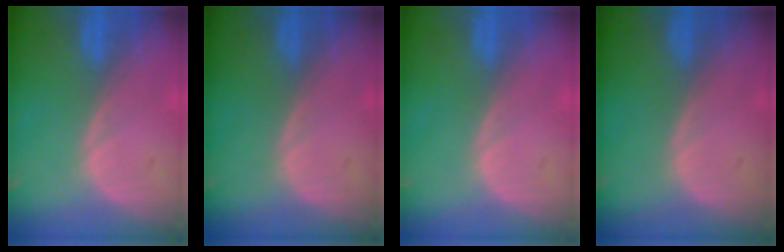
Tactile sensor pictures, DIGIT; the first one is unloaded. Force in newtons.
{"total": 0.0}
{"total": 0.0}
{"total": 0.0}